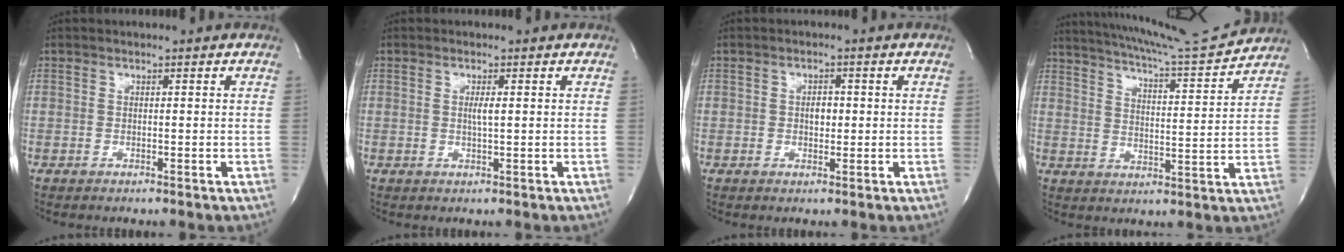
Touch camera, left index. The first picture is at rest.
{"total": 1.5, "force": [0.1, 0.0, 1.5], "torque": [-0.033, -0.003, 0.001]}
{"total": 2.1, "force": [-0.1, 1.3, 1.7], "torque": [-0.027, -0.001, -0.001]}
{"total": 14.5, "force": [13.7, -1.2, 4.5], "torque": [-0.080, -0.036, 0.197]}